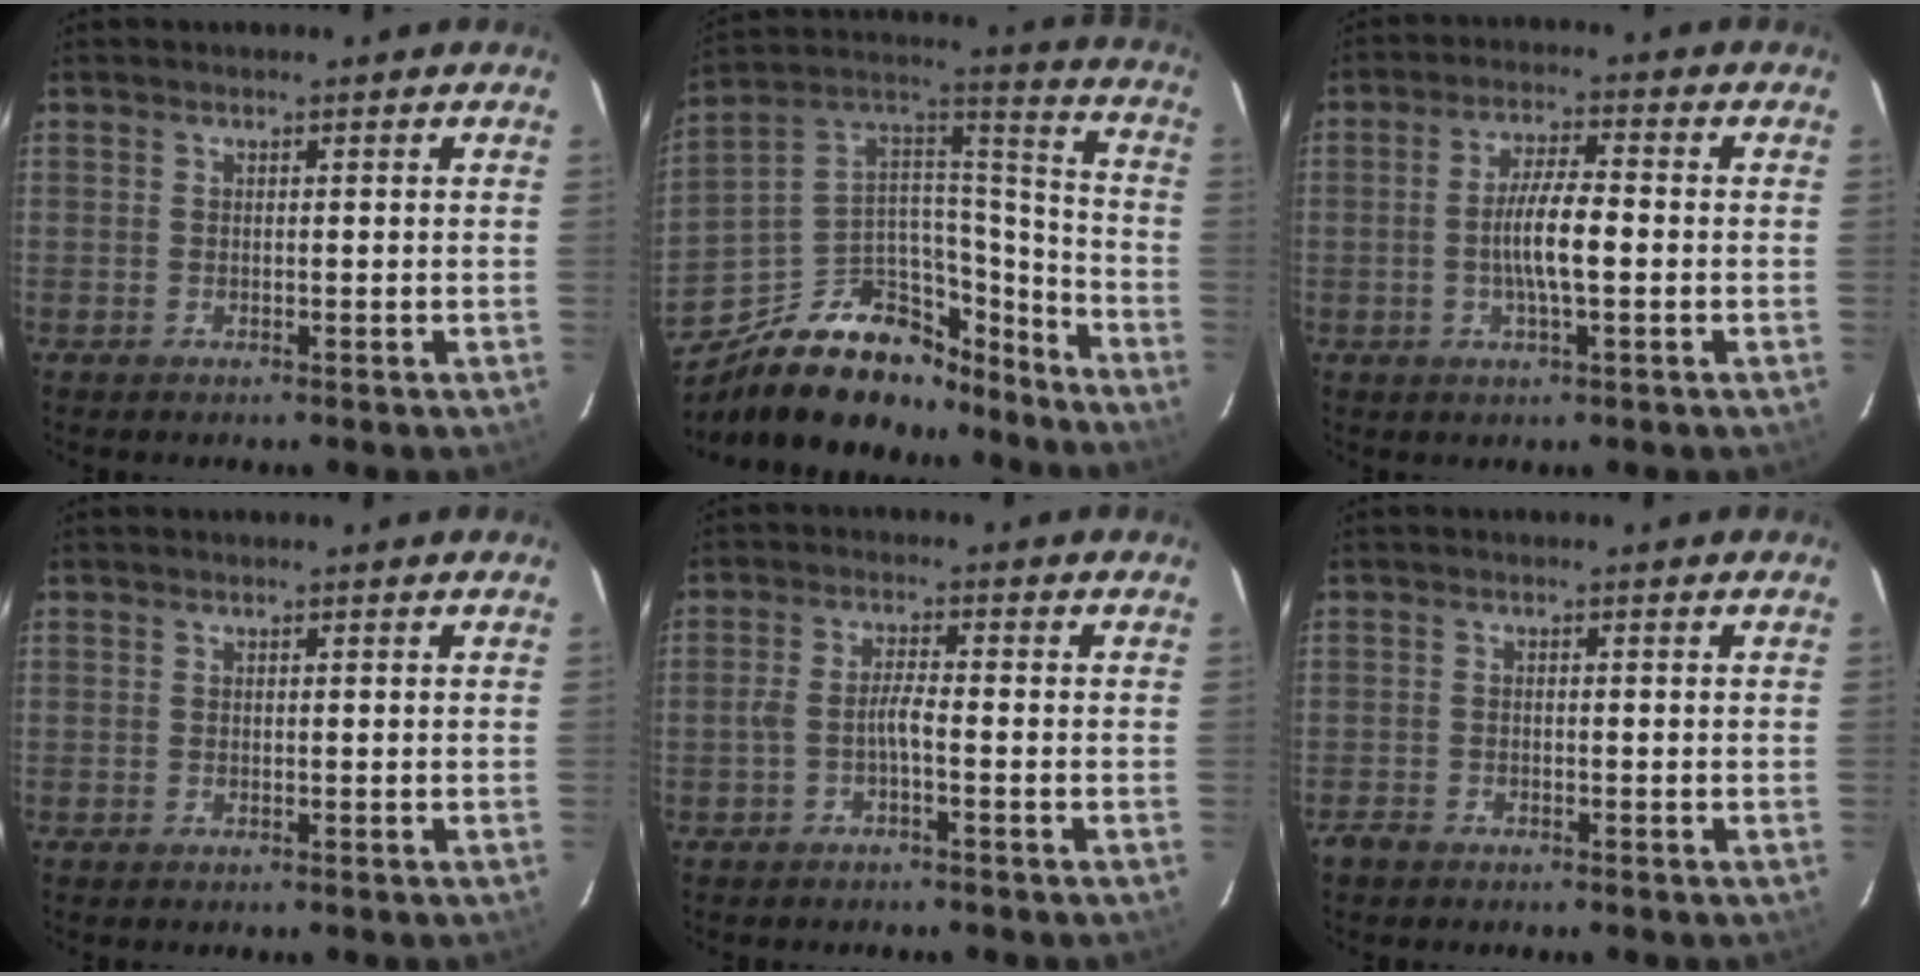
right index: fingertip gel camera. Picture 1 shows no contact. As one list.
[{"total": 24.9, "force": [-17.4, 13.1, 12.1], "torque": [-0.224, 0.067, -0.253]}, {"total": 7.0, "force": [-1.1, 1.4, 6.8], "torque": [-0.127, 0.001, -0.019]}, {"total": 0.0}, {"total": 2.8, "force": [-1.5, 0.1, 2.3], "torque": [-0.056, 0.008, -0.030]}, {"total": 1.7, "force": [-1.4, 0.9, 0.4], "torque": [-0.012, 0.000, -0.027]}]